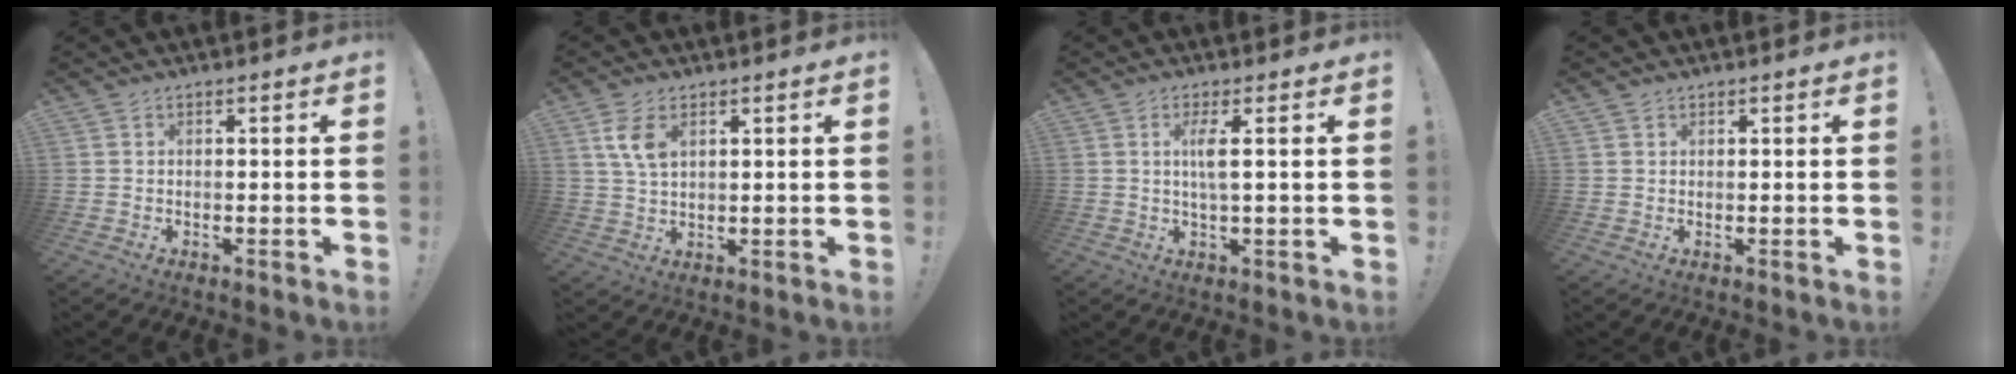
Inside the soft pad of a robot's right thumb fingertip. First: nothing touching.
{"total": 7.1, "force": [3.2, 3.7, 5.1], "torque": [-0.096, -0.010, 0.057]}
{"total": 4.5, "force": [1.0, 0.2, 4.4], "torque": [-0.081, -0.007, 0.010]}
{"total": 1.1, "force": [0.8, 0.6, 0.2], "torque": [0.003, -0.004, 0.015]}